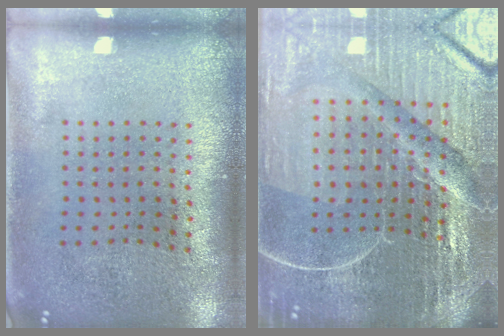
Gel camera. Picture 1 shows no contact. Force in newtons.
{"total": 6.9, "press": 6.0, "slide": 3.3}